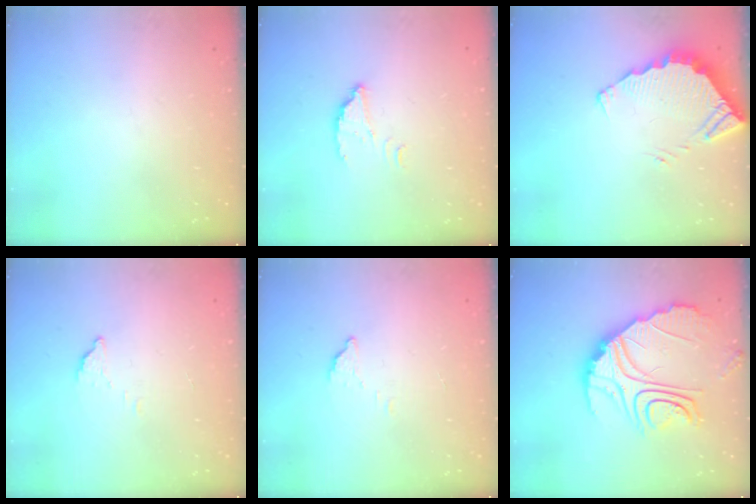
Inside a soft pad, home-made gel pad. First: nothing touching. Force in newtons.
{"total": 2.5, "press": 2.5, "slide": 0.0}
{"total": 3.9, "press": 3.9, "slide": 0.3}
{"total": 2.3, "press": 2.3, "slide": 0.1}
{"total": 2.3, "press": 2.3, "slide": 0.1}
{"total": 15.7, "press": 15.6, "slide": 1.4}